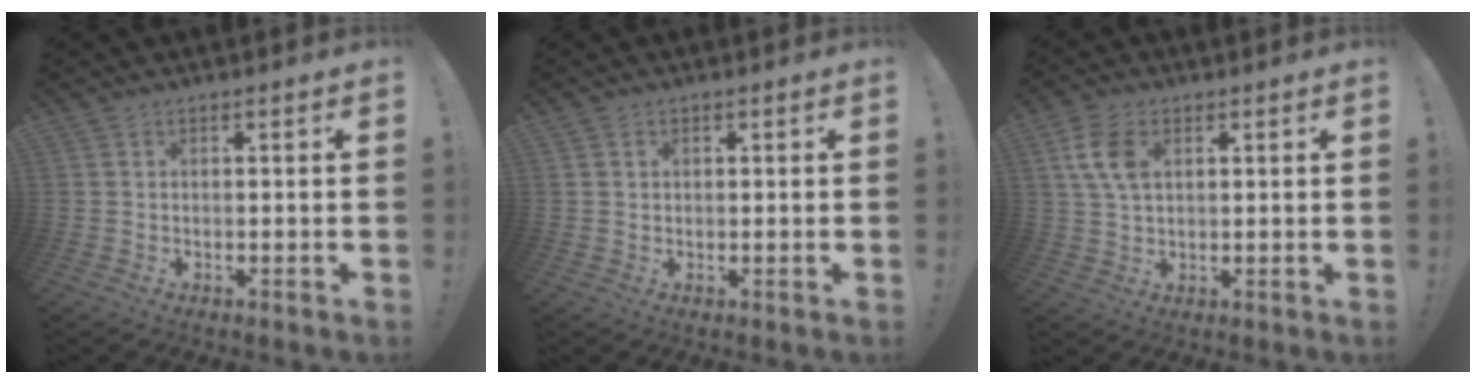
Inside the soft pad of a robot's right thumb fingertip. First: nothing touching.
{"total": 1.2, "force": [0.5, 1.0, 0.4], "torque": [-0.002, -0.001, 0.007]}
{"total": 9.3, "force": [3.1, 6.2, 6.2], "torque": [-0.119, 0.002, 0.061]}